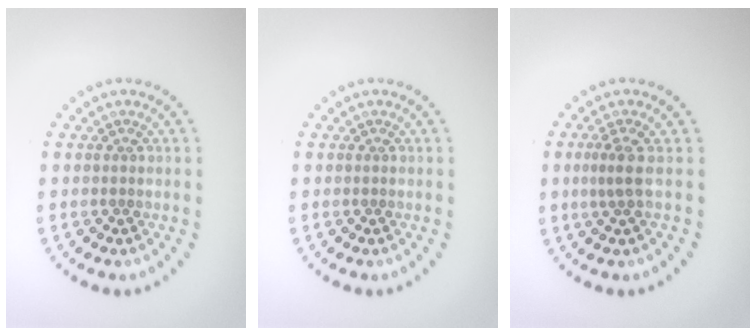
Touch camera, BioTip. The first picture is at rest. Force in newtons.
{"total": 0.0}
{"total": 1.8, "press": 1.3, "slide": 1.1}